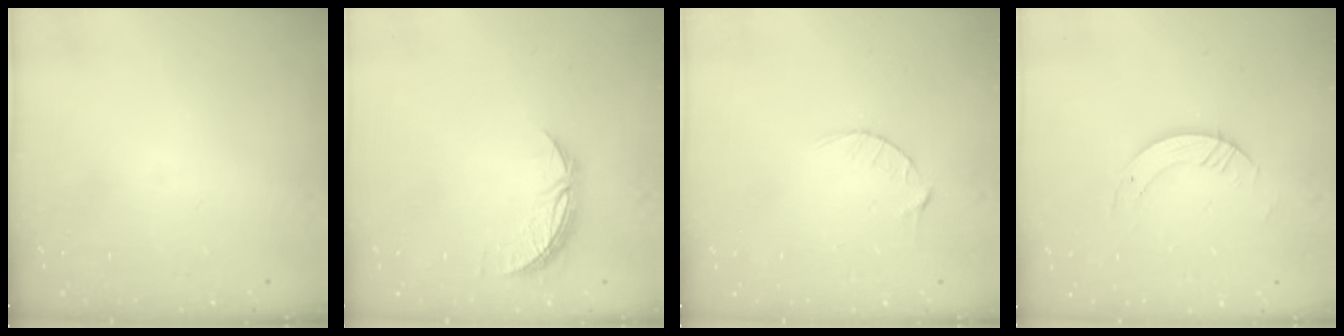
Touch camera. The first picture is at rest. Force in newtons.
{"total": 6.7, "press": 6.7, "slide": 0.4}
{"total": 2.9, "press": 2.9, "slide": 0.4}
{"total": 4.7, "press": 4.7, "slide": 0.3}